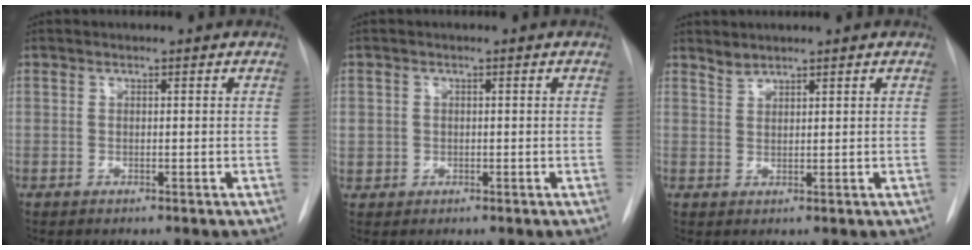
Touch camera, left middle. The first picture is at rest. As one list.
[{"total": 2.4, "force": [0.0, 2.3, 0.6], "torque": [-0.013, 0.004, 0.008]}, {"total": 1.5, "force": [1.5, 0.1, 0.1], "torque": [-0.001, 0.000, 0.032]}]